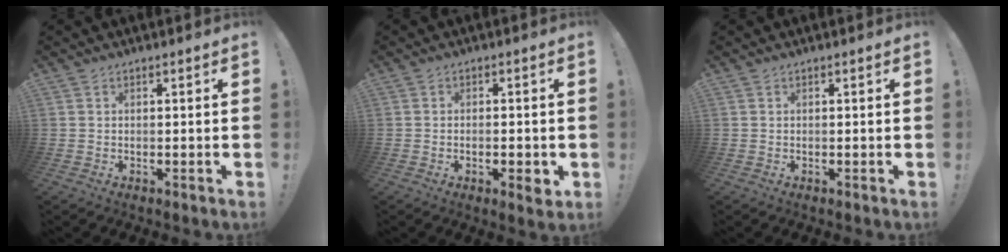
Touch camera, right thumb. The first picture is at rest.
{"total": 3.9, "force": [-1.3, 1.3, 3.5], "torque": [-0.041, 0.000, -0.020]}
{"total": 0.0}